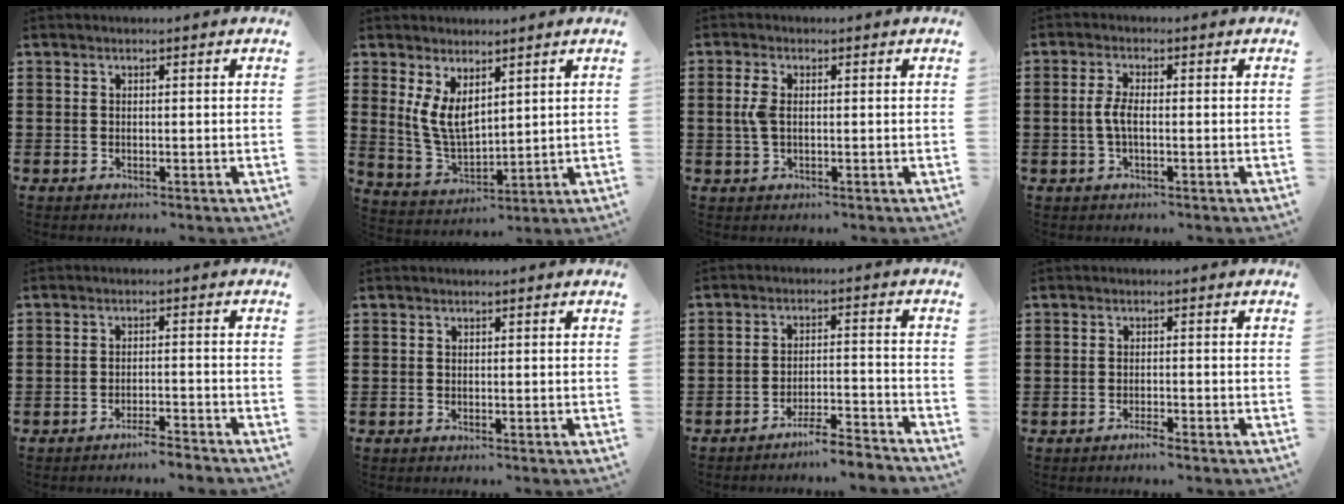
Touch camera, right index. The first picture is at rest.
{"total": 6.2, "force": [2.8, 3.4, 4.4], "torque": [-0.110, -0.007, 0.050]}
{"total": 3.4, "force": [0.2, 1.7, 2.9], "torque": [-0.074, 0.001, -0.003]}
{"total": 3.3, "force": [-0.5, 1.0, 3.1], "torque": [-0.078, -0.006, -0.017]}
{"total": 2.8, "force": [-2.7, -0.1, 0.5], "torque": [-0.012, 0.000, -0.056]}
{"total": 0.0}
{"total": 4.8, "force": [-4.6, 0.1, 1.6], "torque": [-0.028, 0.001, -0.089]}
{"total": 1.4, "force": [-1.3, 0.1, 0.6], "torque": [-0.013, -0.002, -0.024]}